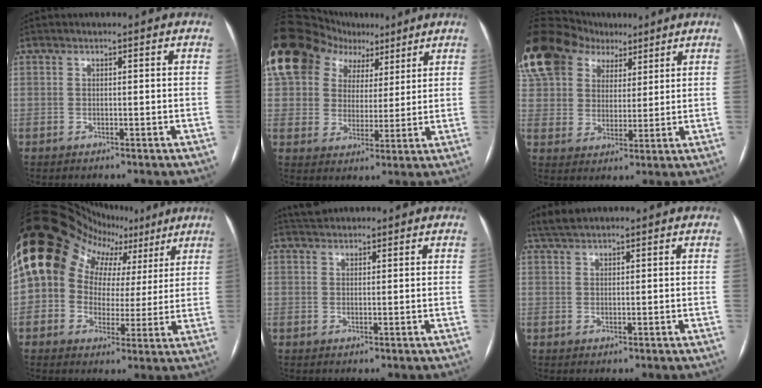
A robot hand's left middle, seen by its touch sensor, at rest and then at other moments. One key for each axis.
{"total": 18.7, "fx": 10.7, "fy": 12.8, "fz": 8.4, "tx": -0.183, "ty": 0.084, "tz": 0.190}
{"total": 26.7, "fx": 15.8, "fy": 18.1, "fz": 11.6, "tx": -0.343, "ty": 0.096, "tz": 0.295}
{"total": 19.8, "fx": 8.3, "fy": 15.0, "fz": 9.9, "tx": -0.165, "ty": 0.095, "tz": 0.128}
{"total": 3.0, "fx": 2.8, "fy": 0.8, "fz": 0.7, "tx": -0.015, "ty": 0.025, "tz": 0.051}
{"total": 2.9, "fx": 2.6, "fy": 0.4, "fz": 1.2, "tx": -0.030, "ty": 0.016, "tz": 0.056}